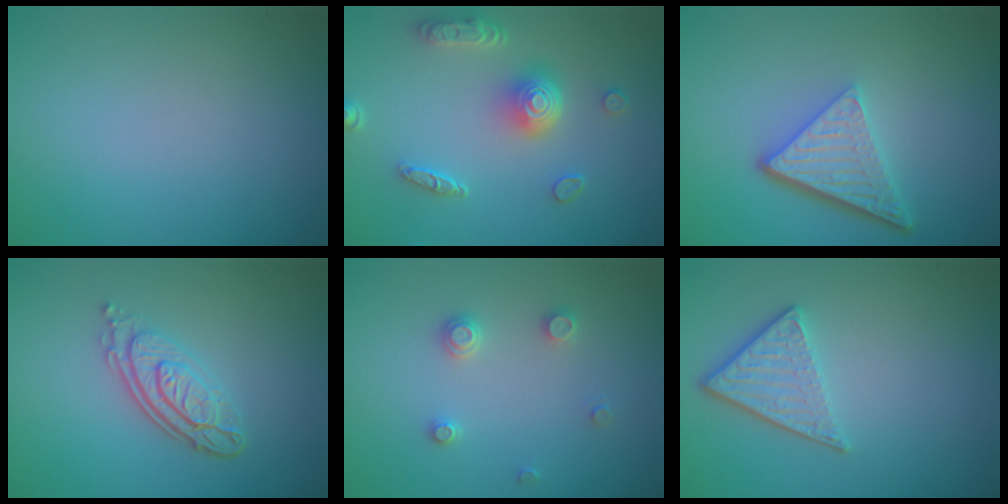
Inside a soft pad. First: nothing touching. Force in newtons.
{"total": 4.9, "press": 3.9, "slide": 2.9}
{"total": 5.1, "press": 3.6, "slide": 3.7}
{"total": 4.2, "press": 3.0, "slide": 3.0}
{"total": 1.8, "press": 1.7, "slide": 0.3}
{"total": 3.0, "press": 2.3, "slide": 2.0}